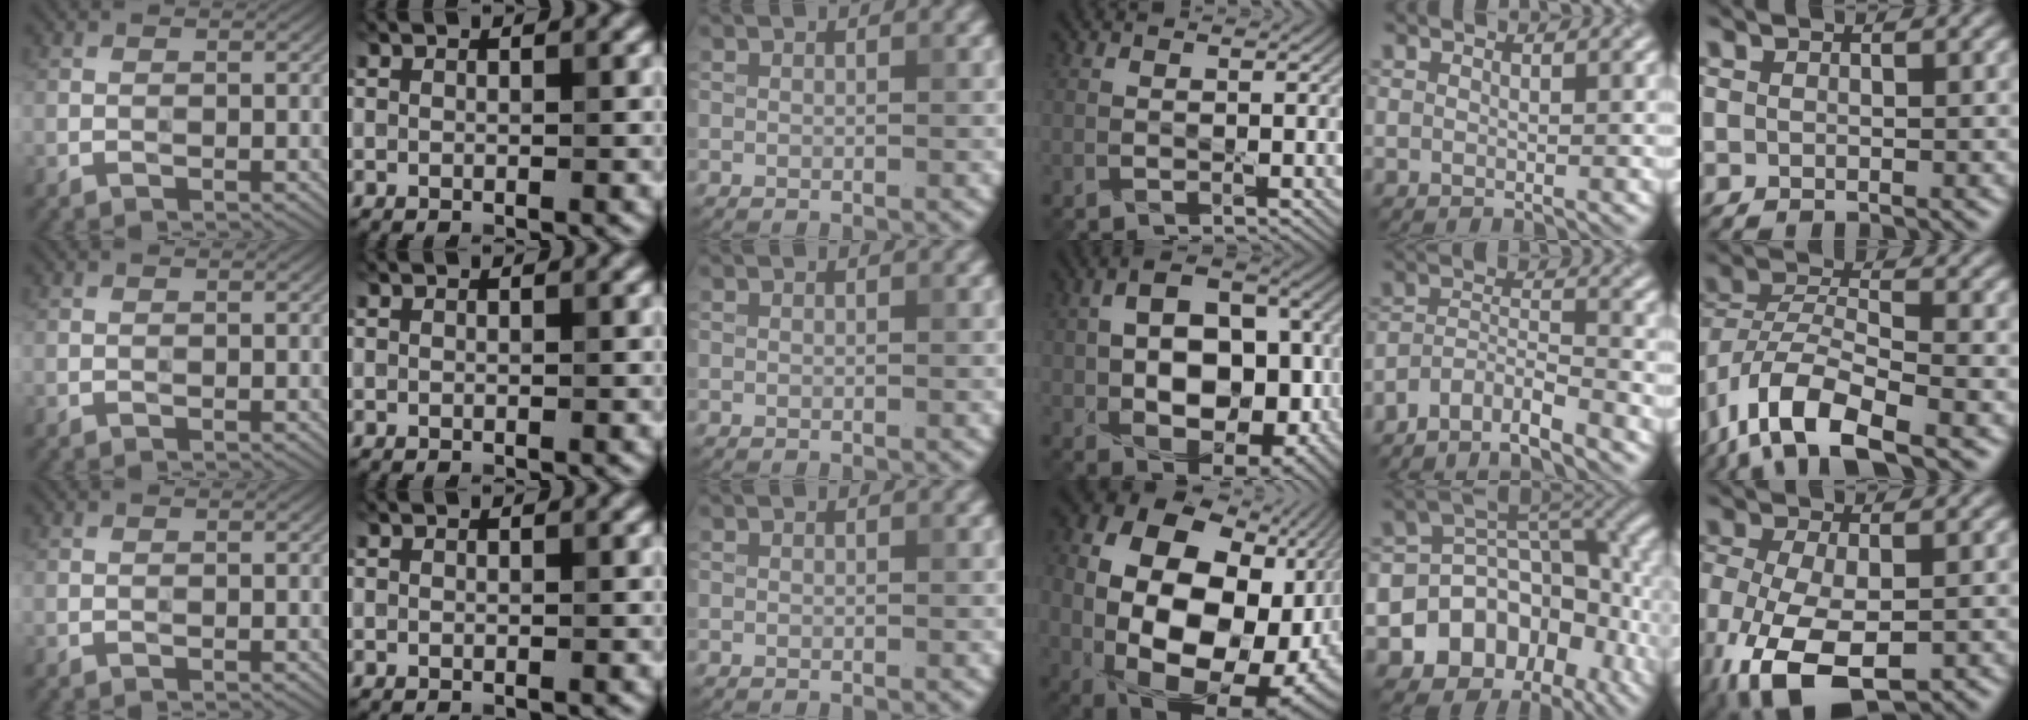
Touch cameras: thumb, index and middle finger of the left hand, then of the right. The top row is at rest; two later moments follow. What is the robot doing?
{"motion": "wipe", "object": "mirror"}